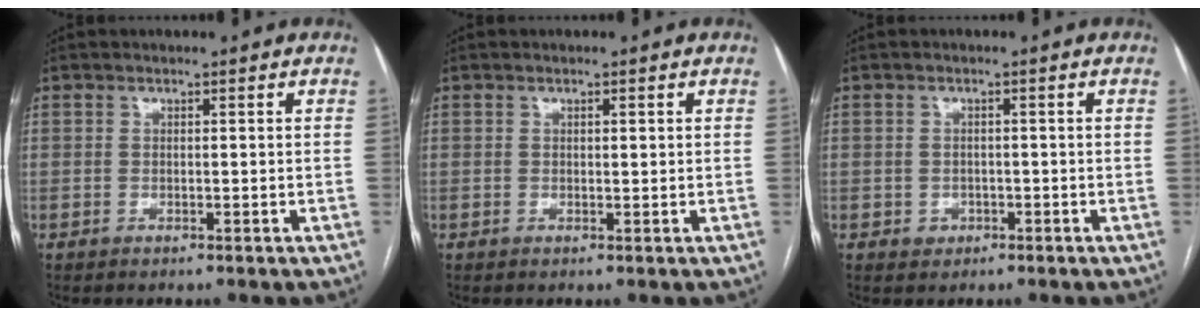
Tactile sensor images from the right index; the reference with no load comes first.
{"total": 0.7, "force": [0.3, 0.2, 0.6], "torque": [-0.010, 0.000, 0.004]}
{"total": 2.0, "force": [-0.8, 1.9, 0.4], "torque": [-0.001, 0.007, -0.008]}